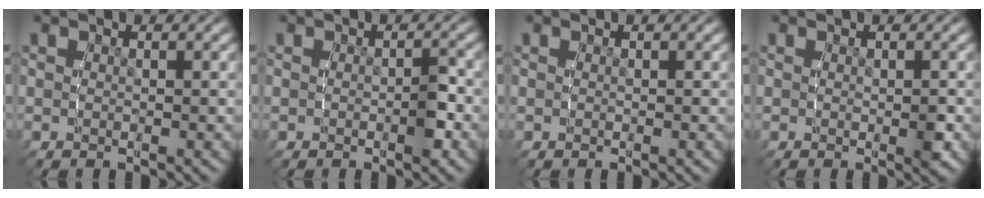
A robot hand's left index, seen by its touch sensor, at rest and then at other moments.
{"total": 1.1, "force": [-0.5, 0.5, 0.9], "torque": [-0.007, 0.004, -0.010]}
{"total": 0.0}
{"total": 0.7, "force": [-0.2, 0.1, 0.6], "torque": [-0.002, -0.002, 0.000]}